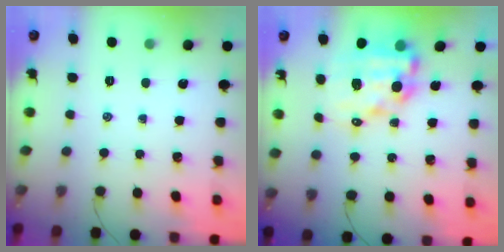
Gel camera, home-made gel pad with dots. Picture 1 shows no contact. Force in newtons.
{"total": 12.6, "press": 12.2, "slide": 3.3}